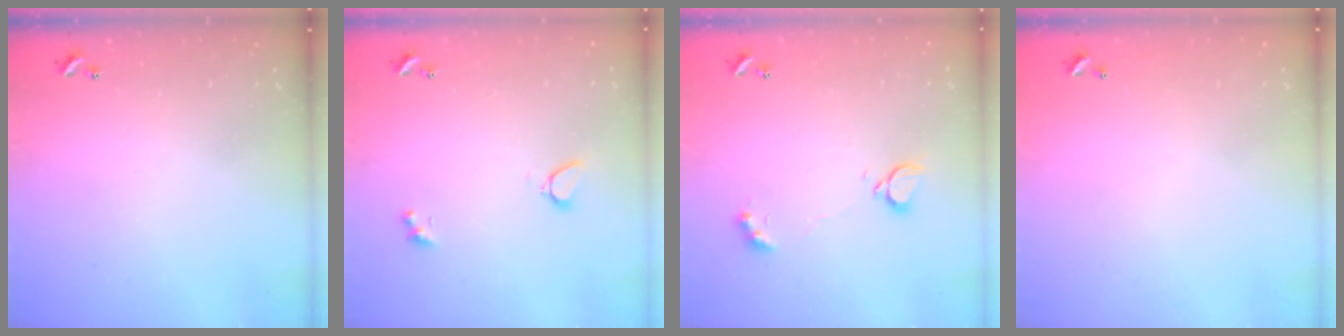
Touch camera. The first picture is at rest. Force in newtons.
{"total": 3.7, "press": 3.6, "slide": 0.7}
{"total": 2.5, "press": 2.4, "slide": 0.5}
{"total": 2.8, "press": 2.8, "slide": 0.1}